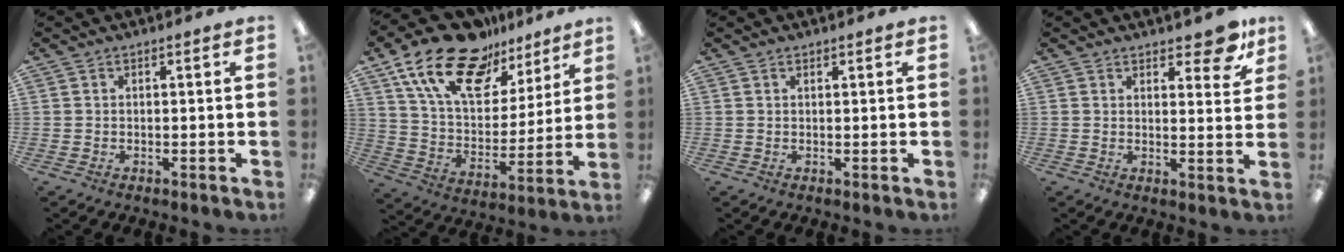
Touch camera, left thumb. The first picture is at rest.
{"total": 20.7, "force": [14.4, 10.0, 11.0], "torque": [-0.209, -0.077, 0.260]}
{"total": 0.6, "force": [0.5, 0.3, 0.2], "torque": [-0.004, 0.001, 0.010]}
{"total": 7.4, "force": [5.9, 2.8, 3.5], "torque": [-0.027, -0.039, 0.100]}